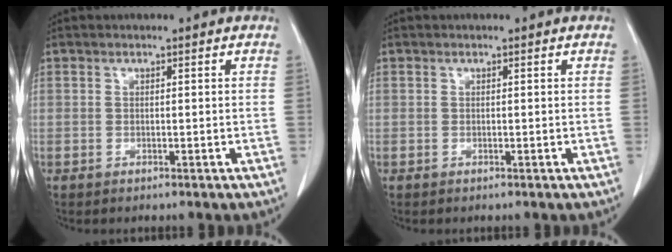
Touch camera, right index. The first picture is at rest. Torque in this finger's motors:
{"motor_torque": [0.00, 0.00, 0.00, 0.00]}